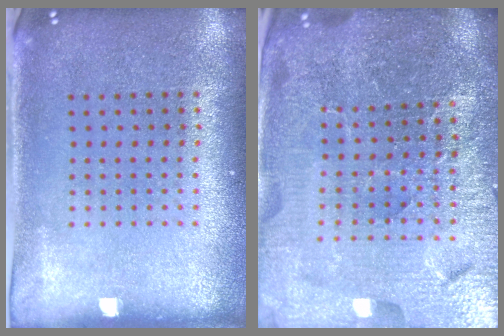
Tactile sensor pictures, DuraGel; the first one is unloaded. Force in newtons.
{"total": 5.9, "press": 5.2, "slide": 2.6}